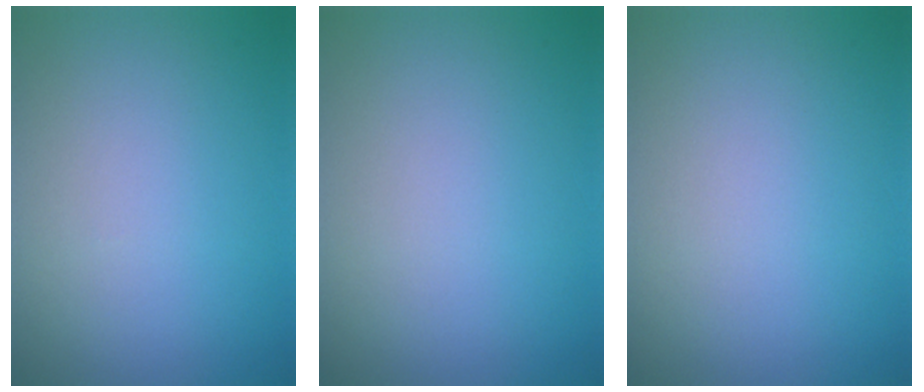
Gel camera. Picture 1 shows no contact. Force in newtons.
{"total": 0.0}
{"total": 0.0}